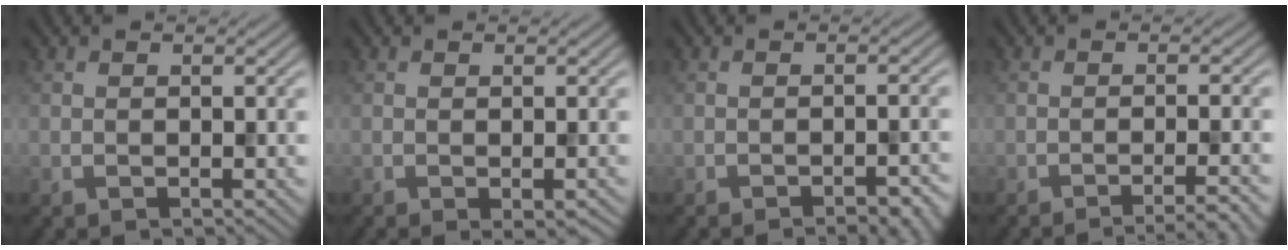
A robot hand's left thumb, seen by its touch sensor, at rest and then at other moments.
{"total": 1.9, "force": [-0.8, 0.3, 1.7], "torque": [-0.029, -0.002, -0.012]}
{"total": 3.7, "force": [-2.6, 0.9, 2.5], "torque": [-0.029, 0.012, -0.035]}
{"total": 4.4, "force": [-2.8, 0.7, 3.3], "torque": [-0.043, 0.011, -0.054]}